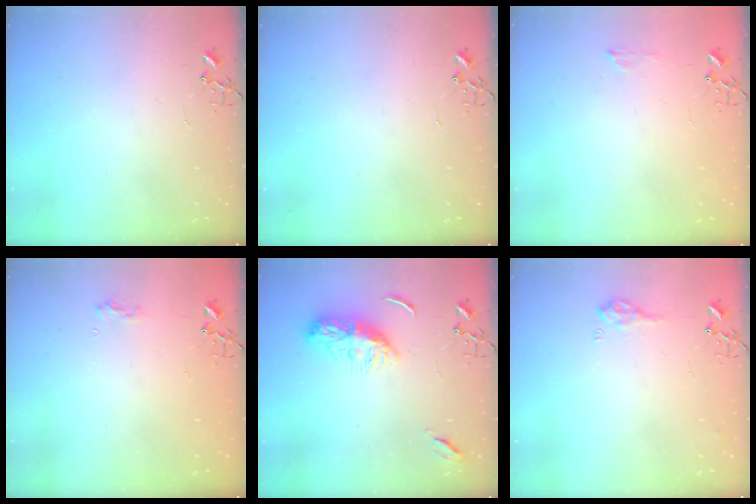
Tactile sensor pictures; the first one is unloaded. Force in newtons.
{"total": 0.0}
{"total": 5.6, "press": 5.6, "slide": 0.7}
{"total": 7.8, "press": 7.8, "slide": 0.6}
{"total": 10.1, "press": 10.1, "slide": 0.6}
{"total": 9.3, "press": 9.3, "slide": 0.9}